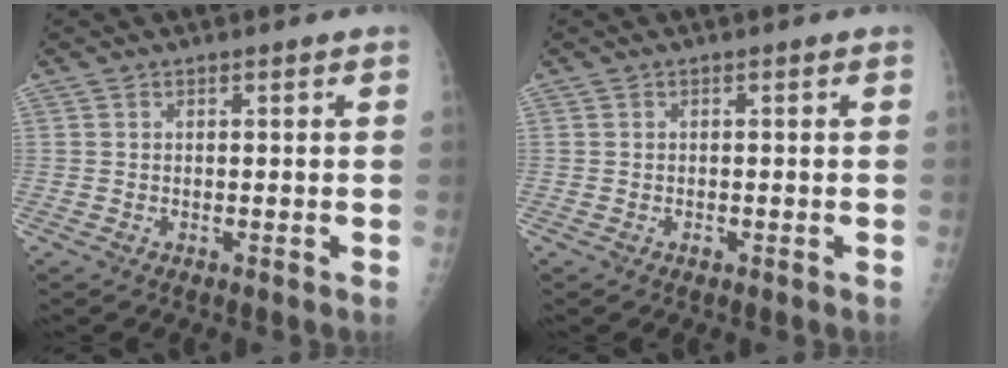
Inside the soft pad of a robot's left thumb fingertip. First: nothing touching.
{"total": 0.5, "force": [-0.3, 0.4, 0.3], "torque": [-0.004, 0.000, -0.005]}